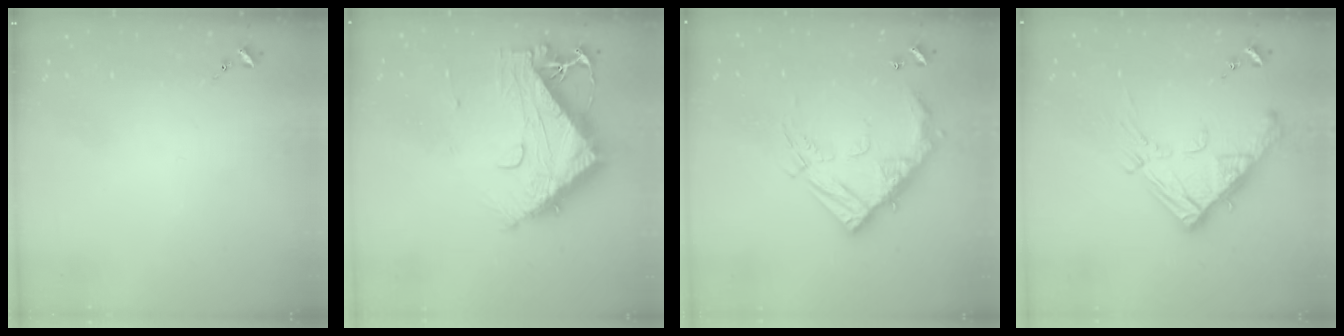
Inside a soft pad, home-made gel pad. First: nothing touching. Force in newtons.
{"total": 13.9, "press": 13.8, "slide": 1.3}
{"total": 19.4, "press": 19.2, "slide": 2.1}
{"total": 17.3, "press": 17.2, "slide": 1.7}